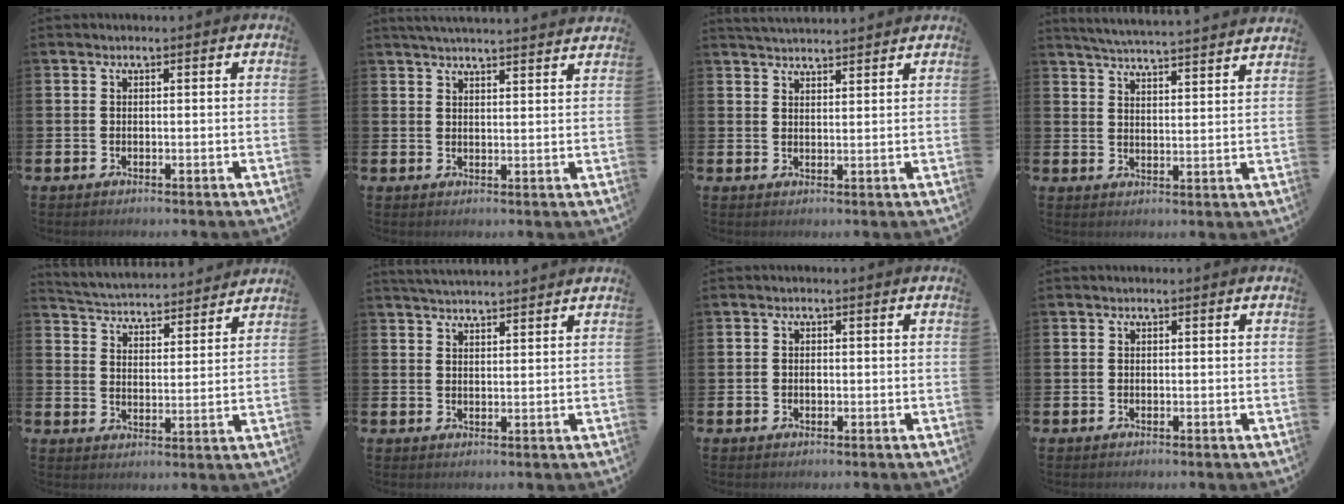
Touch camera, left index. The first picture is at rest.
{"total": 3.7, "force": [3.7, -0.5, 0.2], "torque": [-0.007, -0.019, 0.066]}
{"total": 3.3, "force": [3.3, 0.1, 0.2], "torque": [-0.006, -0.015, 0.059]}
{"total": 5.3, "force": [5.2, -0.6, 0.6], "torque": [-0.030, -0.038, 0.090]}
{"total": 4.7, "force": [4.6, 0.7, 0.1], "torque": [-0.026, -0.039, 0.078]}
{"total": 3.3, "force": [3.3, -0.1, 0.1], "torque": [-0.004, -0.015, 0.059]}
{"total": 0.9, "force": [-0.1, 0.8, 0.5], "torque": [-0.003, 0.003, -0.005]}
{"total": 0.0}